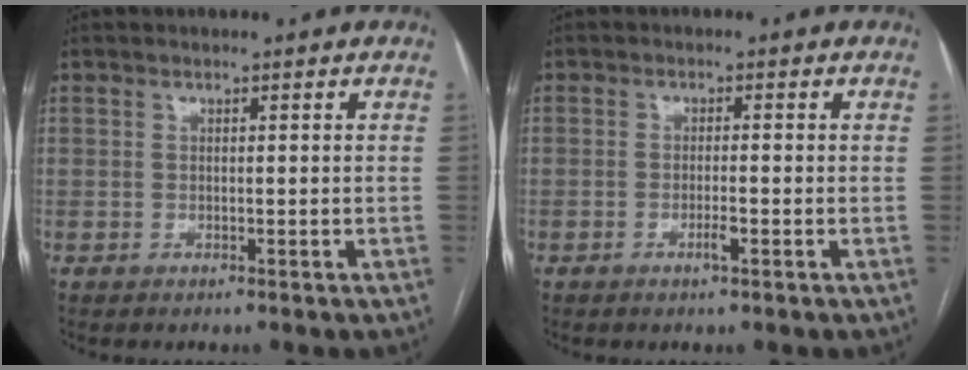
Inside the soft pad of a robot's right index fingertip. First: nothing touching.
{"total": 1.9, "force": [-0.9, 0.2, 1.6], "torque": [-0.031, -0.001, -0.015]}